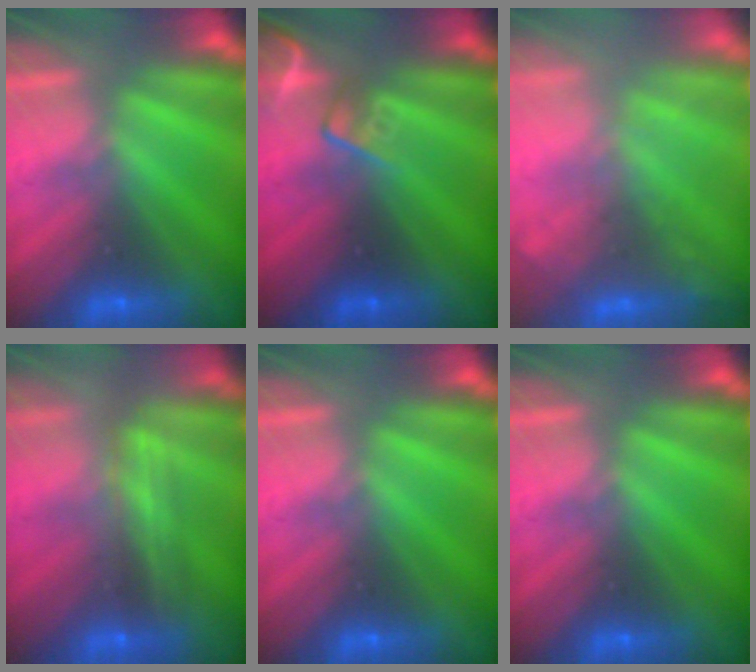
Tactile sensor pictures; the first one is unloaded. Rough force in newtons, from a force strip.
{"total": 2.4}
{"total": 7.5}
{"total": 2.4}
{"total": 0.0}
{"total": 0.0}